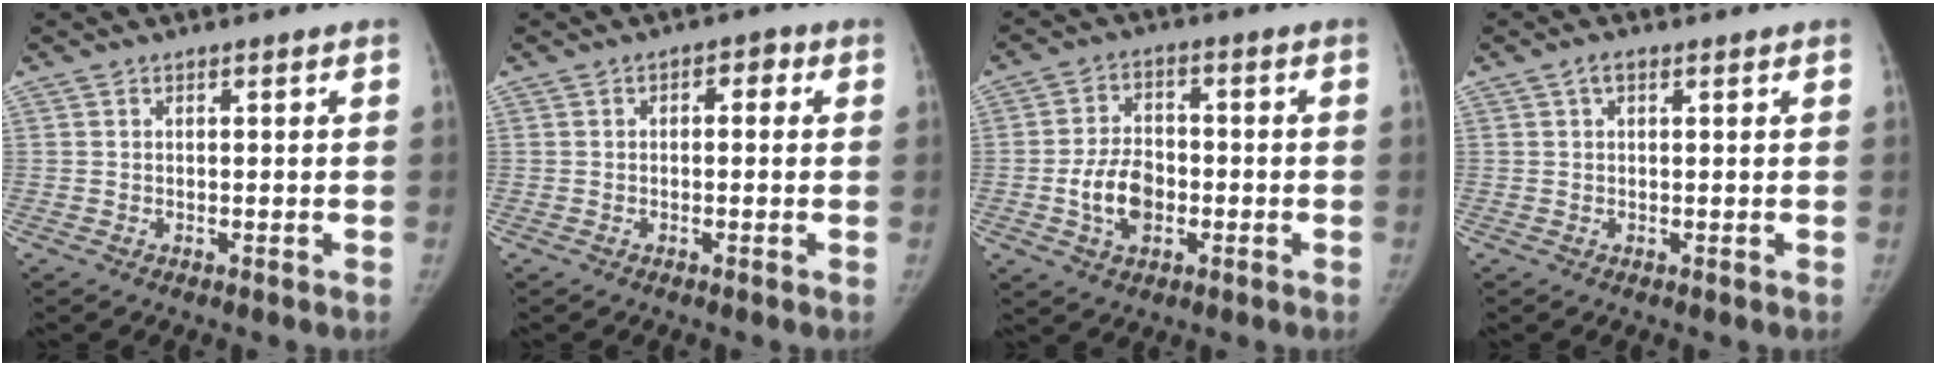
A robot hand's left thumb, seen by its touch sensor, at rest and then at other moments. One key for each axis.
{"total": 2.8, "fx": 0.5, "fy": 1.7, "fz": 2.2, "tx": -0.015, "ty": 0.011, "tz": -0.002}
{"total": 8.7, "fx": -2.2, "fy": 5.9, "fz": 6.0, "tx": -0.092, "ty": 0.016, "tz": -0.039}
{"total": 1.7, "fx": 0.7, "fy": 0.8, "fz": 1.3, "tx": -0.025, "ty": 0.009, "tz": 0.012}